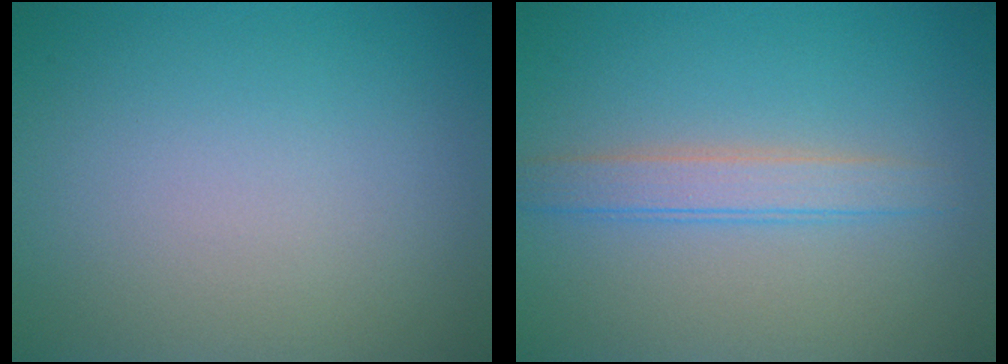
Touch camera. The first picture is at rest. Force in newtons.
{"total": 2.5, "press": 2.5, "slide": 0.2}